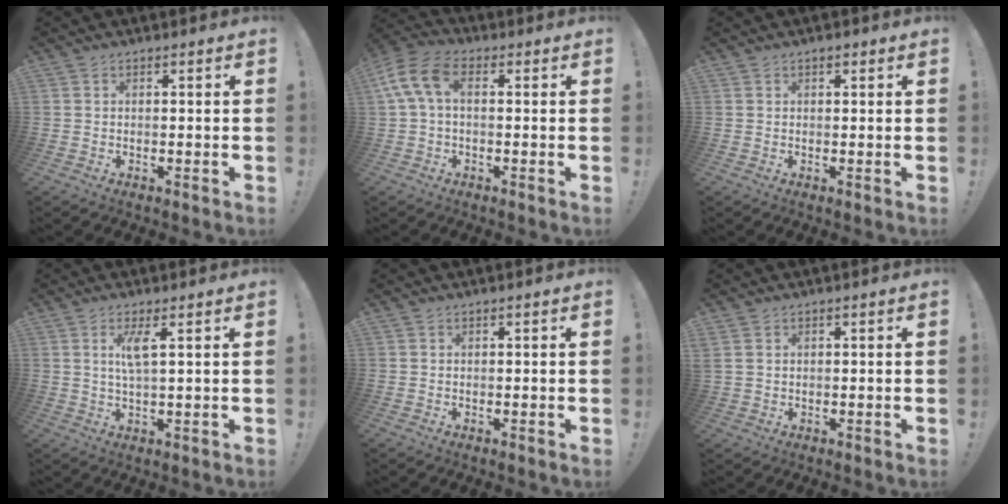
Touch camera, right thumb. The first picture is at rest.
{"total": 9.8, "force": [2.2, 5.4, 7.8], "torque": [-0.163, 0.002, 0.047]}
{"total": 0.8, "force": [0.5, 0.5, 0.4], "torque": [0.008, -0.004, 0.007]}
{"total": 5.1, "force": [2.2, 0.4, 4.6], "torque": [-0.079, -0.006, 0.032]}
{"total": 0.0}
{"total": 2.3, "force": [1.1, 1.5, 1.3], "torque": [-0.033, 0.005, 0.023]}